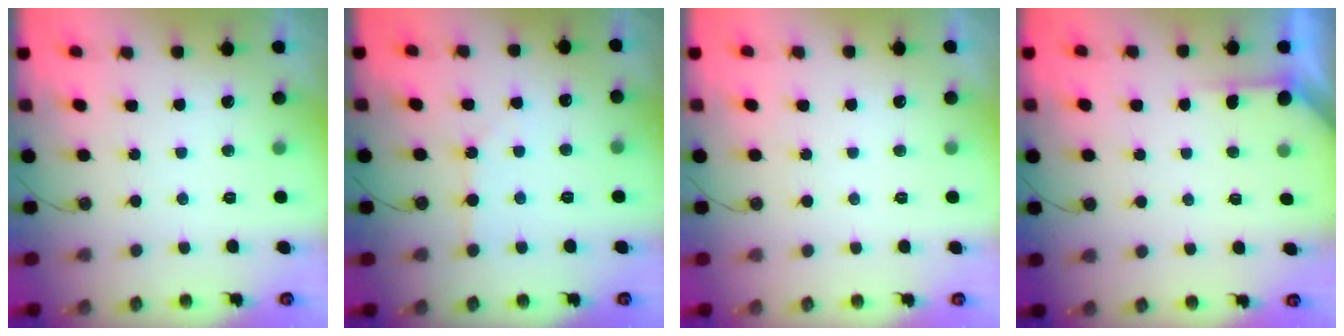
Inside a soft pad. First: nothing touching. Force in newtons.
{"total": 2.0, "press": 2.0, "slide": 0.4}
{"total": 0.0}
{"total": 3.9, "press": 3.9, "slide": 0.4}